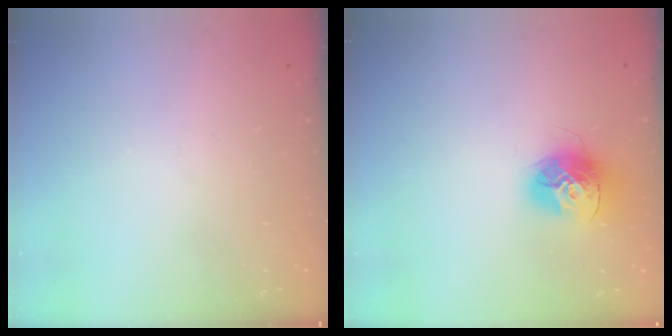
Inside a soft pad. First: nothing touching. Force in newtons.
{"total": 14.4, "press": 14.4, "slide": 1.3}